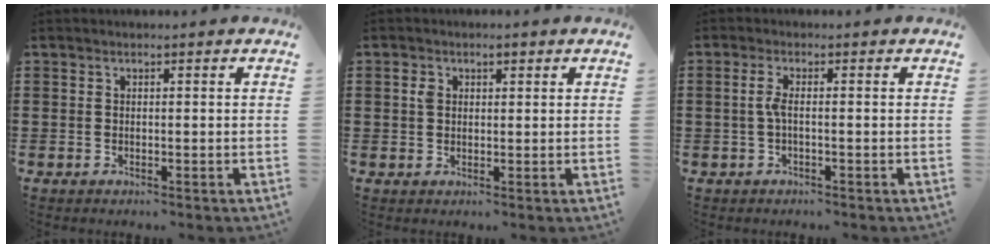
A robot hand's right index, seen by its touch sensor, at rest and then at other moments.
{"total": 2.0, "force": [0.7, 1.5, 1.2], "torque": [-0.029, 0.009, 0.012]}
{"total": 2.4, "force": [-0.3, 0.4, 2.4], "torque": [-0.053, -0.002, -0.010]}